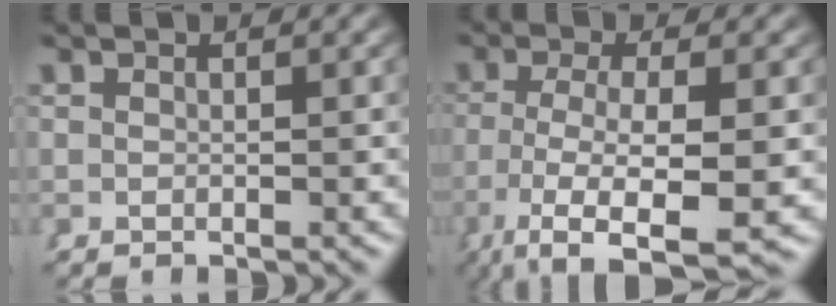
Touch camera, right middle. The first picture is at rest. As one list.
[{"total": 9.2, "force": [-5.7, 3.9, 6.2], "torque": [-0.146, -0.057, -0.063]}]